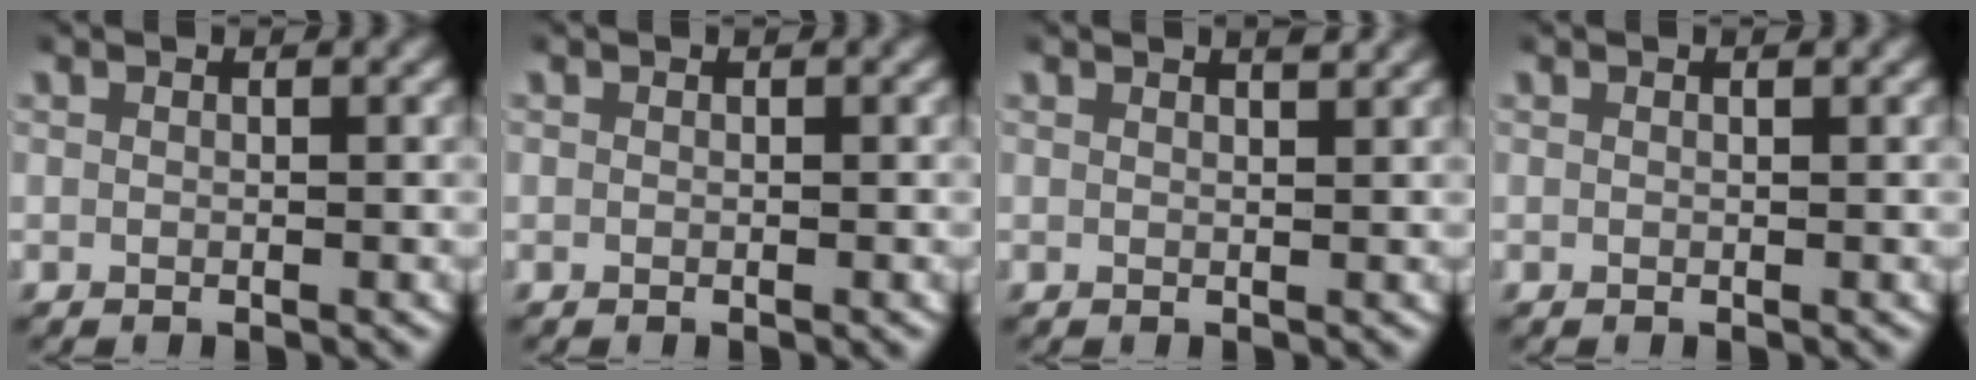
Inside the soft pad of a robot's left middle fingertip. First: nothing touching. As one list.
[{"total": 0.0}, {"total": 1.1, "force": [0.9, -0.1, 0.6], "torque": [-0.005, 0.001, 0.013]}, {"total": 0.0}]